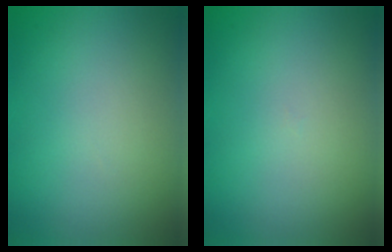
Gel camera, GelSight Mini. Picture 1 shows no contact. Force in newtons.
{"total": 0.0}